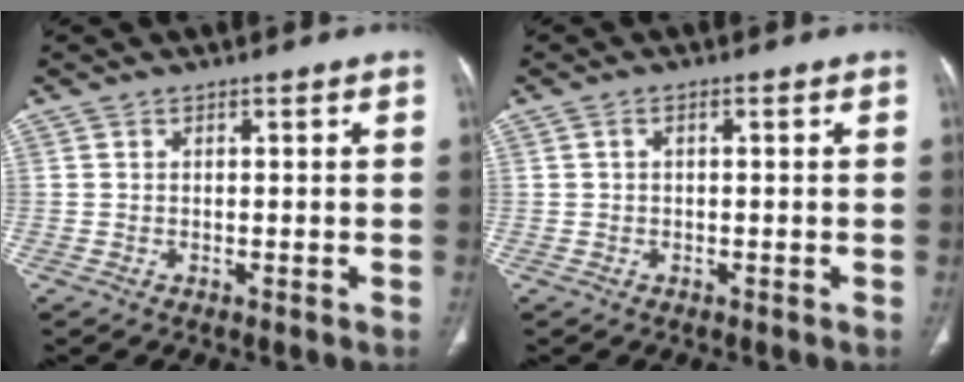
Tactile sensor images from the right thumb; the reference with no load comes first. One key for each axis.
{"total": 1.1, "fx": 0.2, "fy": 0.5, "fz": 0.9, "tx": -0.020, "ty": 0.005, "tz": 0.001}